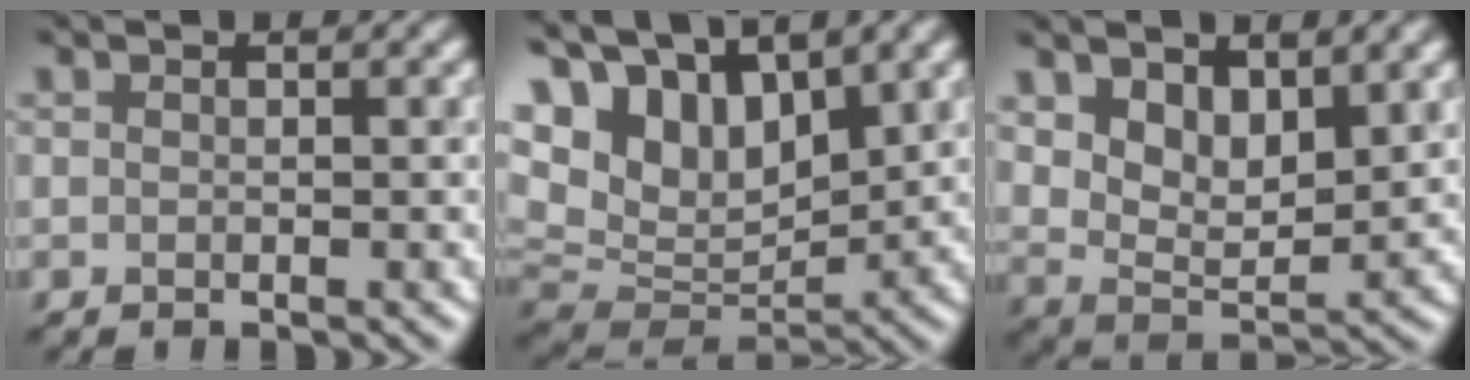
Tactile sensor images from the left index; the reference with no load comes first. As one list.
[{"total": 12.4, "force": [7.2, 6.4, 7.8], "torque": [-0.187, 0.038, 0.123]}, {"total": 5.4, "force": [2.8, 2.6, 3.8], "torque": [-0.075, -0.013, 0.054]}]